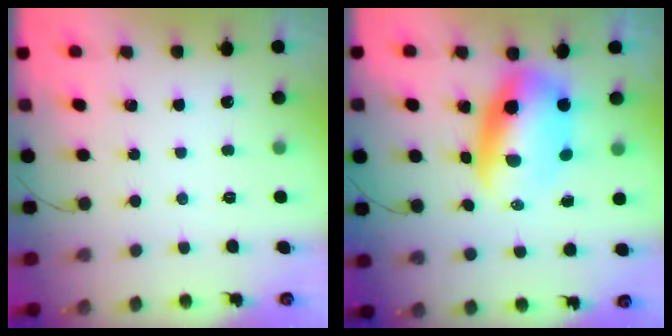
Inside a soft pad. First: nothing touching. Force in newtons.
{"total": 10.2, "press": 9.8, "slide": 2.5}